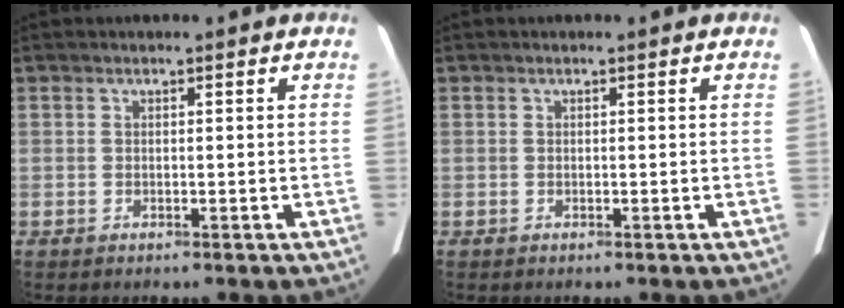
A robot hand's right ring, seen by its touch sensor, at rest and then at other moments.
{"total": 0.0}